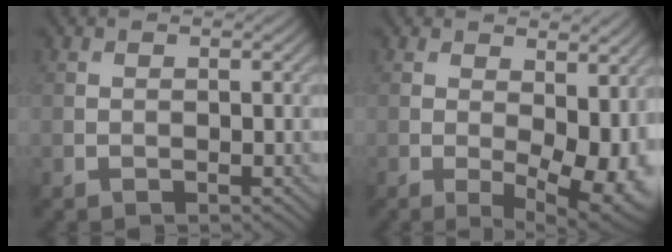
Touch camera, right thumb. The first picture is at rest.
{"total": 9.9, "force": [-0.3, 5.1, 8.5], "torque": [-0.117, -0.016, 0.014]}